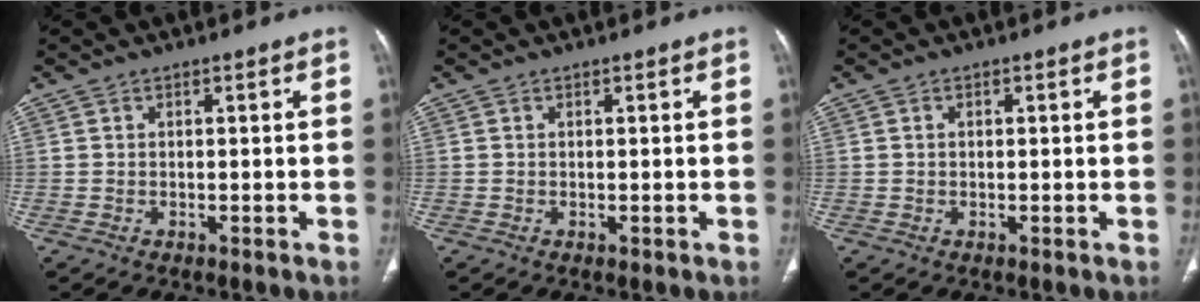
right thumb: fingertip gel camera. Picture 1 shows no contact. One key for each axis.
{"total": 0.0}
{"total": 0.6, "fx": 0.1, "fy": 0.4, "fz": 0.4, "tx": -0.007, "ty": 0.001, "tz": 0.001}